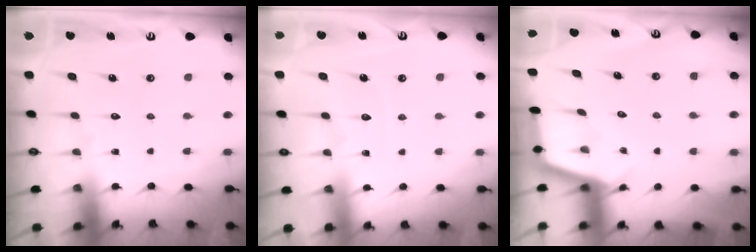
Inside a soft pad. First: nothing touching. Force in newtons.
{"total": 3.8, "press": 3.7, "slide": 0.4}
{"total": 2.9, "press": 2.9, "slide": 0.3}